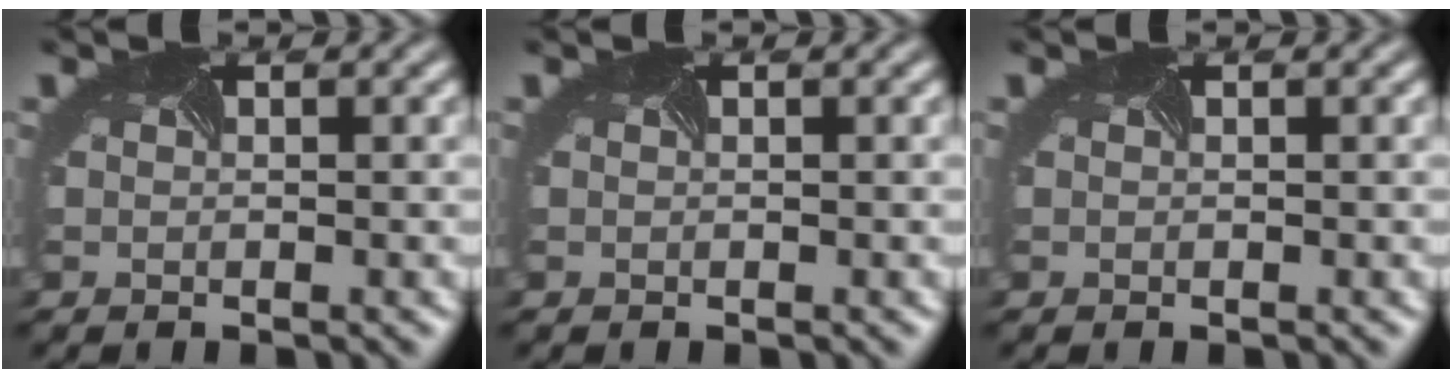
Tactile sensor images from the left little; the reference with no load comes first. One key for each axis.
{"total": 0.0}
{"total": 0.0}